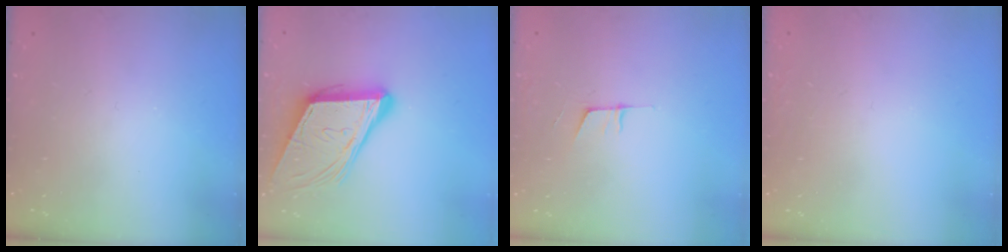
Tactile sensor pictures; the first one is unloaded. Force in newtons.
{"total": 14.7, "press": 14.2, "slide": 3.9}
{"total": 5.1, "press": 4.3, "slide": 2.6}
{"total": 1.5, "press": 1.5, "slide": 0.1}